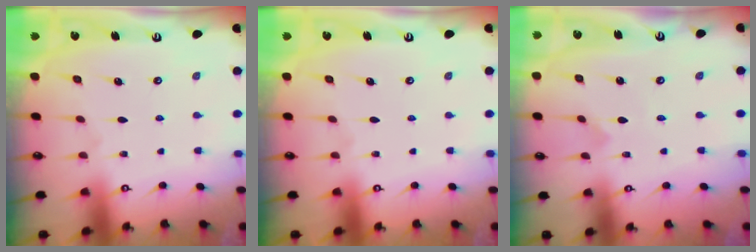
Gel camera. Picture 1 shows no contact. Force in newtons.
{"total": 0.0}
{"total": 0.0}